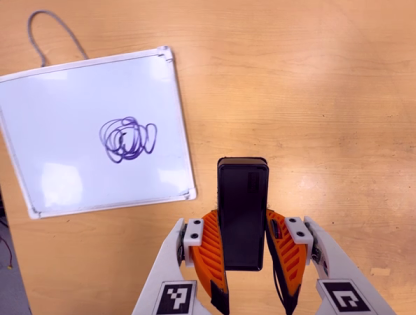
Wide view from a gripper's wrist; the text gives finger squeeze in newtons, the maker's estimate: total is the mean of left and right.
{"total": 5.3, "left": 3.6, "right": 7.0}